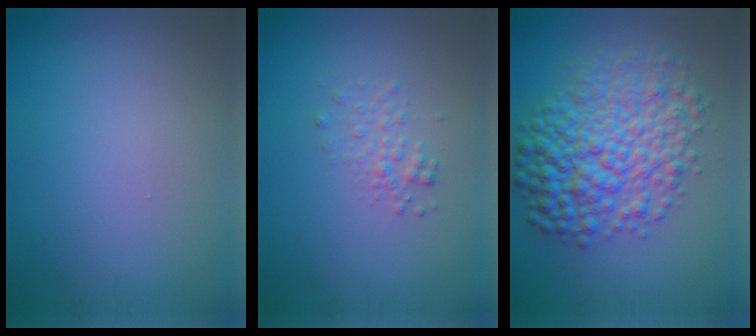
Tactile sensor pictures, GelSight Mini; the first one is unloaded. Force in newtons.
{"total": 1.4, "press": 1.4, "slide": 0.1}
{"total": 8.4, "press": 8.4, "slide": 0.1}